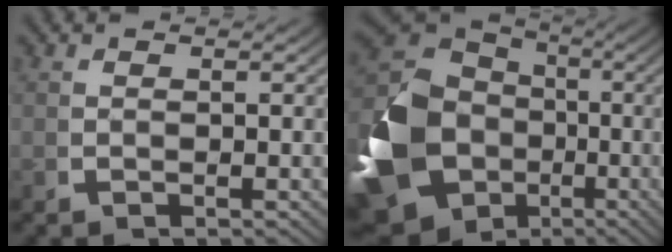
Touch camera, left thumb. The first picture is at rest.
{"total": 18.5, "force": [-2.8, 14.6, 11.1], "torque": [-0.263, -0.065, -0.023]}